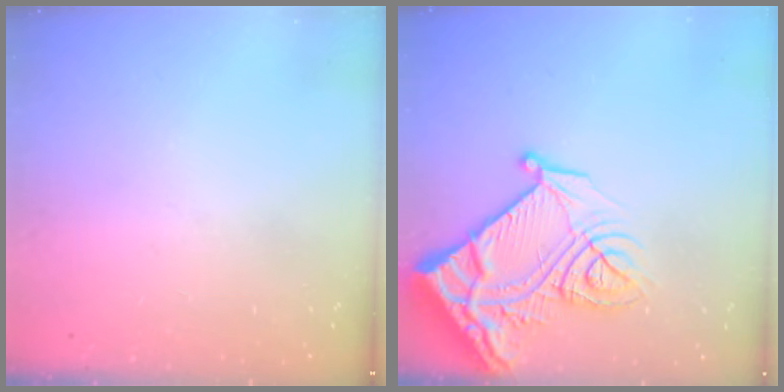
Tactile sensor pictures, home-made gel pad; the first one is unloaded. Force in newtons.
{"total": 22.5, "press": 22.3, "slide": 2.7}